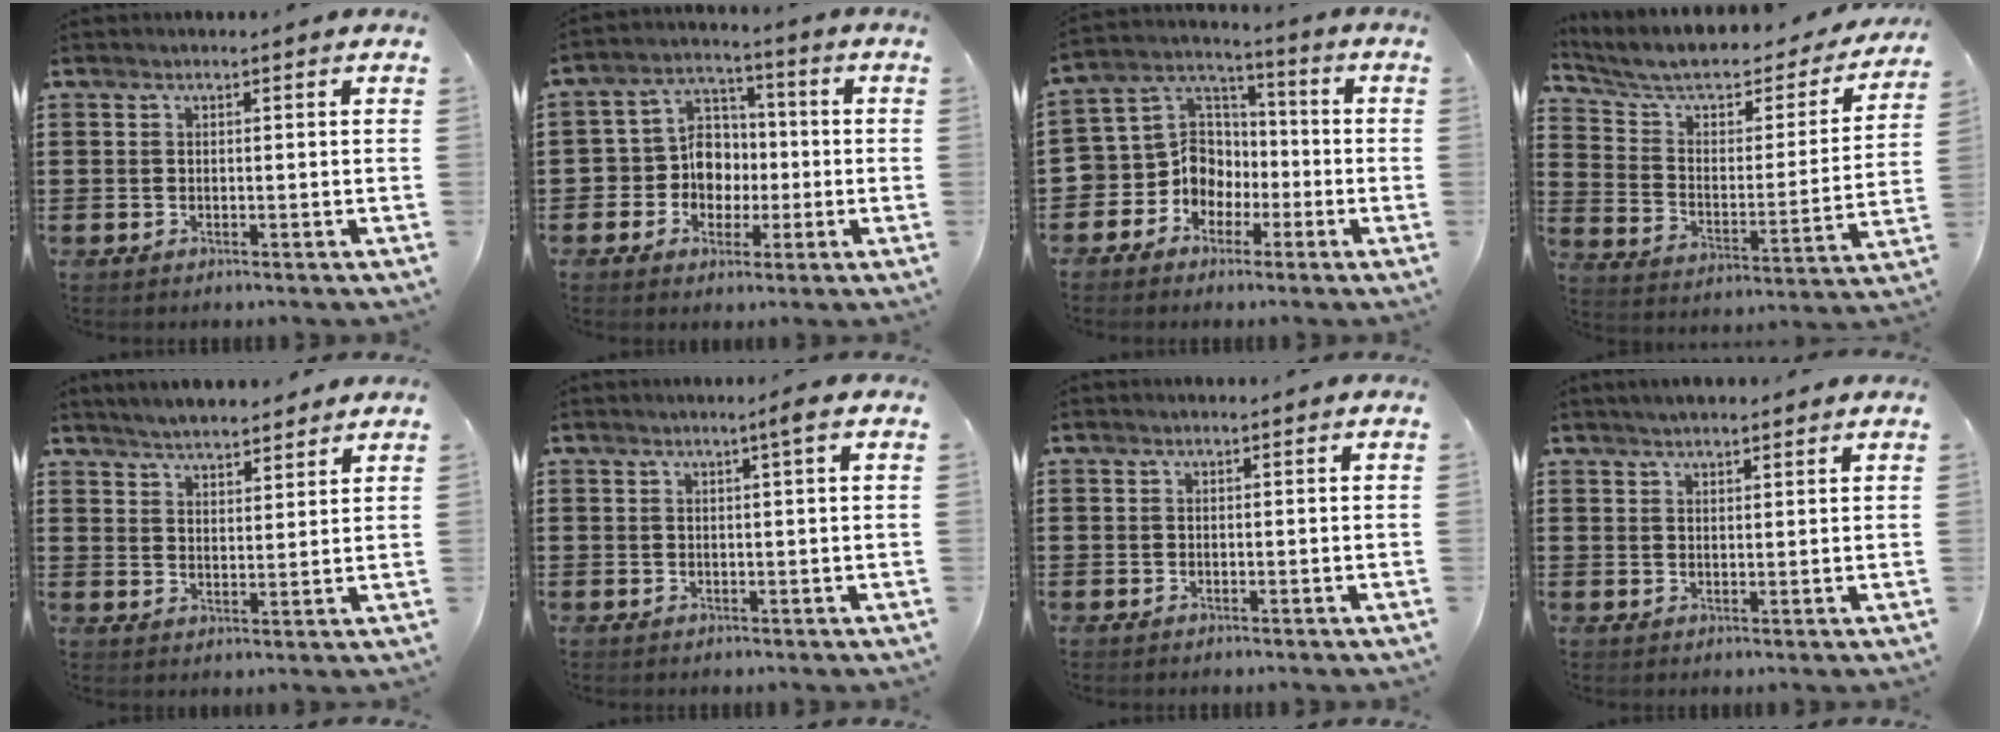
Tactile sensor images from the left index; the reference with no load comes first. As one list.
[{"total": 7.2, "force": [-1.1, 6.7, 2.3], "torque": [-0.072, 0.012, -0.021]}, {"total": 9.1, "force": [-3.0, 8.1, 2.8], "torque": [-0.105, 0.001, -0.061]}, {"total": 7.6, "force": [6.0, 2.8, 3.9], "torque": [-0.102, -0.034, 0.101]}, {"total": 4.3, "force": [4.2, 0.5, 0.4], "torque": [-0.023, -0.011, 0.078]}, {"total": 2.2, "force": [0.9, -0.3, 2.0], "torque": [-0.037, -0.003, 0.015]}, {"total": 0.0}, {"total": 3.1, "force": [3.0, 0.6, 0.5], "torque": [-0.016, -0.003, 0.057]}]